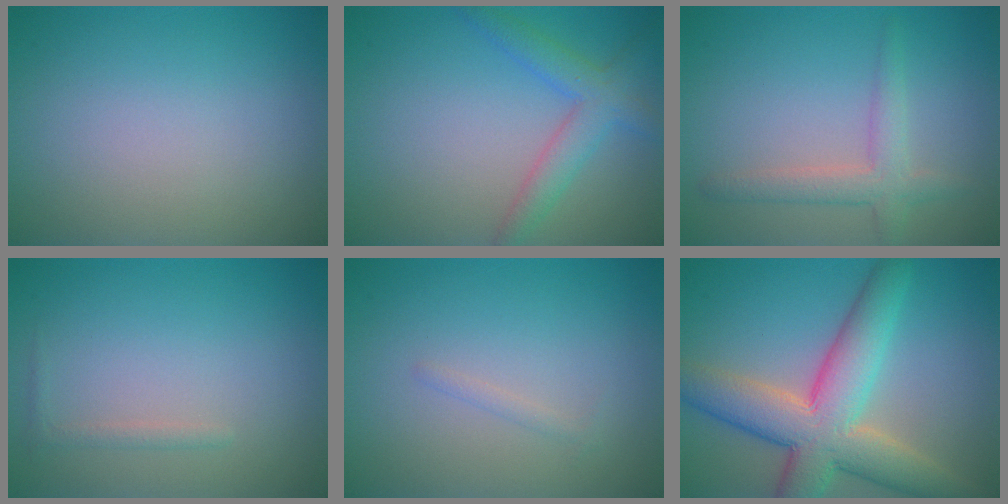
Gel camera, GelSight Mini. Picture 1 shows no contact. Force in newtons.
{"total": 3.5, "press": 3.5, "slide": 0.1}
{"total": 2.9, "press": 2.8, "slide": 0.1}
{"total": 0.8, "press": 0.8, "slide": 0.0}
{"total": 0.6, "press": 0.6, "slide": 0.0}
{"total": 9.2, "press": 9.2, "slide": 0.6}